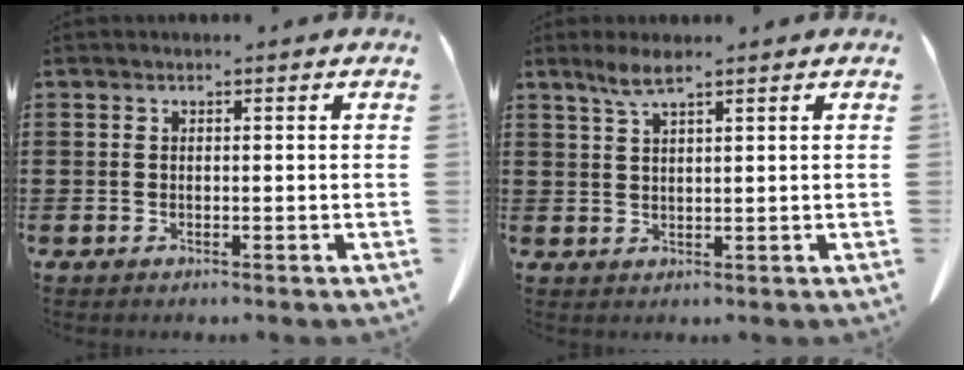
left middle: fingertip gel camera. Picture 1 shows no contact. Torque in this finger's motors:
{"motor_torque": [0.05, 0.01, 0.09, 0.05]}